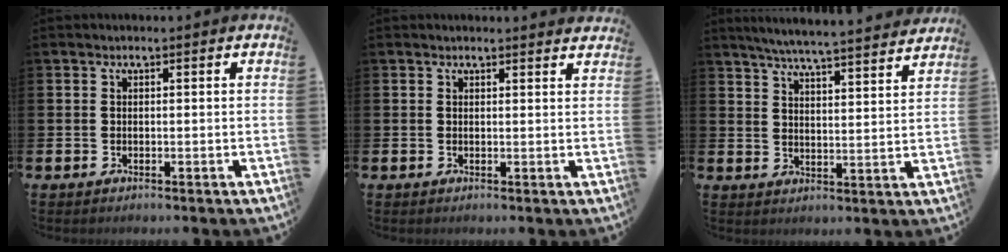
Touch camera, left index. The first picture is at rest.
{"total": 1.0, "force": [1.0, 0.0, 0.1], "torque": [0.008, -0.005, 0.016]}
{"total": 6.1, "force": [5.9, -0.3, 1.5], "torque": [-0.044, -0.042, 0.102]}